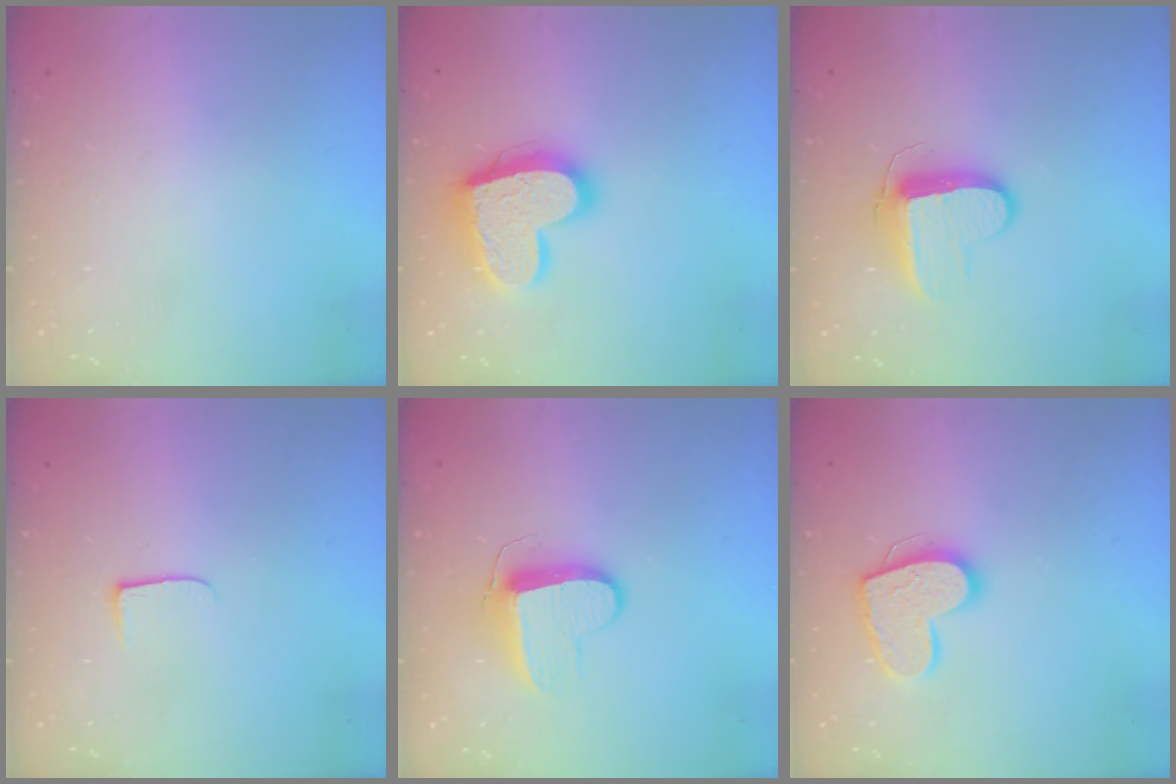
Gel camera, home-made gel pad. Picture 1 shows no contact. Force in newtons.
{"total": 18.2, "press": 18.2, "slide": 1.6}
{"total": 10.0, "press": 10.0, "slide": 0.2}
{"total": 5.6, "press": 5.5, "slide": 0.7}
{"total": 9.2, "press": 9.2, "slide": 0.3}
{"total": 14.6, "press": 14.6, "slide": 1.1}